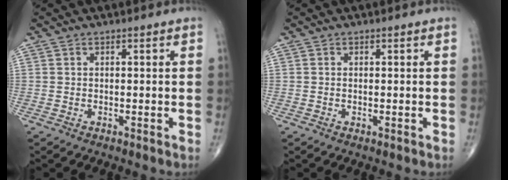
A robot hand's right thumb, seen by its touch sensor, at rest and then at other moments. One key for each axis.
{"total": 0.0}